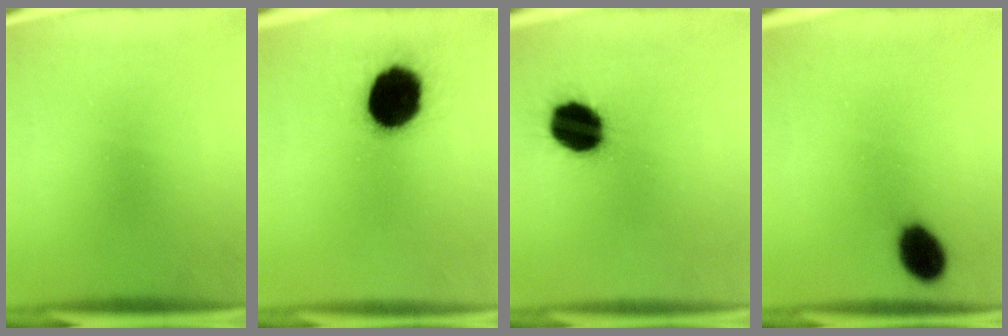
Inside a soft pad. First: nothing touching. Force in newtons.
{"total": 18.0}
{"total": 14.7}
{"total": 8.1}